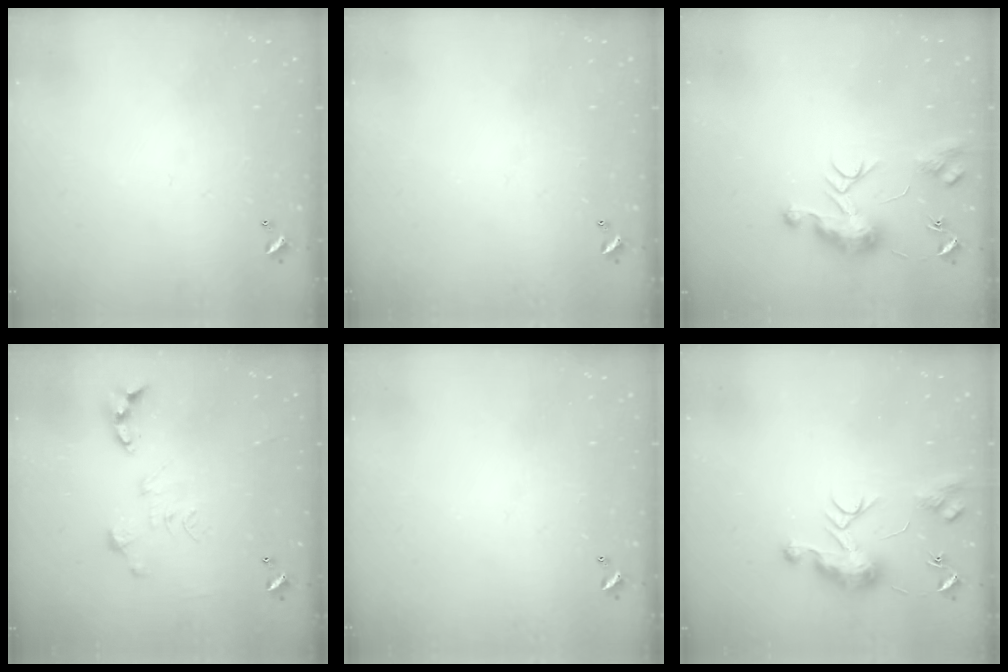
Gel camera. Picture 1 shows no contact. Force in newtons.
{"total": 0.0}
{"total": 9.6, "press": 9.5, "slide": 0.9}
{"total": 0.0}
{"total": 0.0}
{"total": 9.6, "press": 9.5, "slide": 0.9}